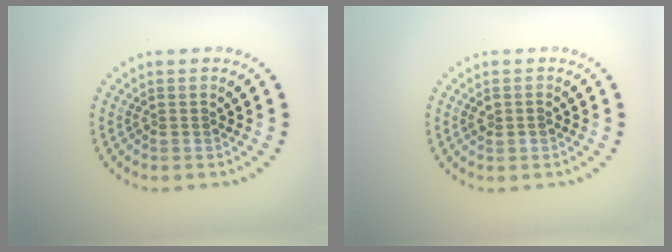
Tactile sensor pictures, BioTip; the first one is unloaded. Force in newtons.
{"total": 0.8, "press": 0.7, "slide": 0.2}